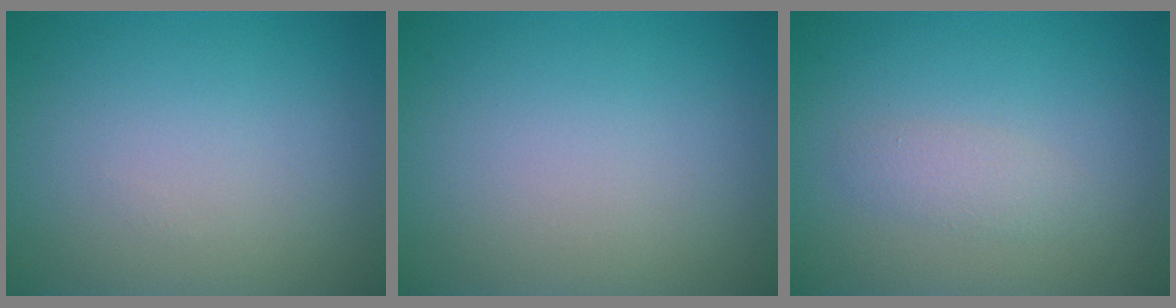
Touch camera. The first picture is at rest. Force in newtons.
{"total": 0.0}
{"total": 1.5, "press": 1.5, "slide": 0.1}